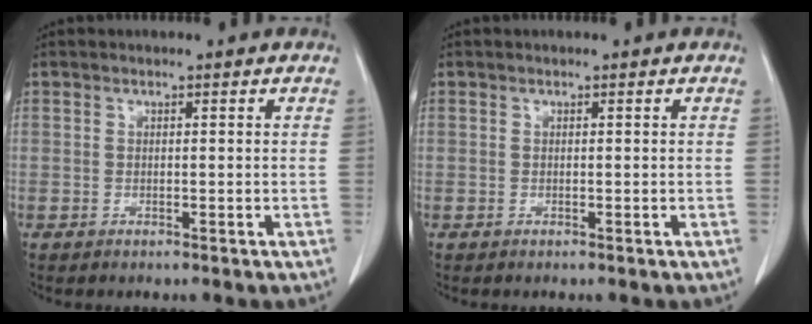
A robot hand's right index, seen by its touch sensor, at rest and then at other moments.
{"total": 0.0}